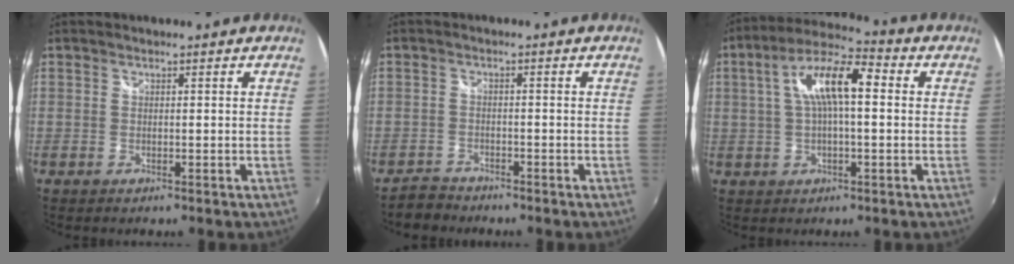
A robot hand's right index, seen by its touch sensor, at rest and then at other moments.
{"total": 3.3, "force": [-2.9, 1.5, -0.1], "torque": [-0.011, 0.008, -0.055]}
{"total": 11.4, "force": [1.6, 3.6, 10.7], "torque": [-0.196, 0.025, 0.024]}